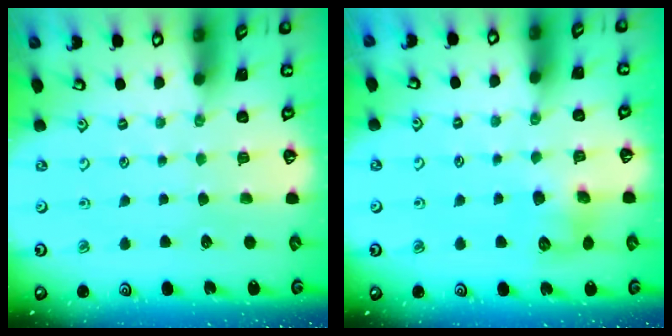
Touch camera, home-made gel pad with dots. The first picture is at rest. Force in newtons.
{"total": 7.8, "press": 7.8, "slide": 0.5}